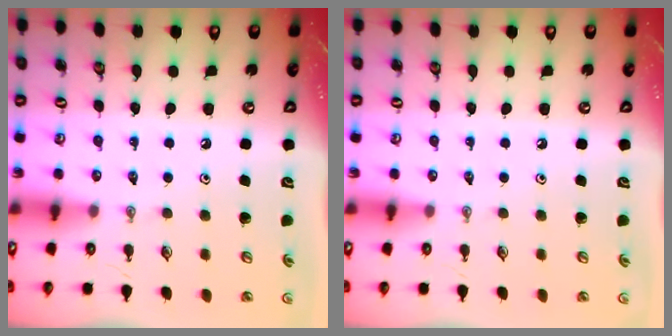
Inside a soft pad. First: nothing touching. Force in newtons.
{"total": 0.0}